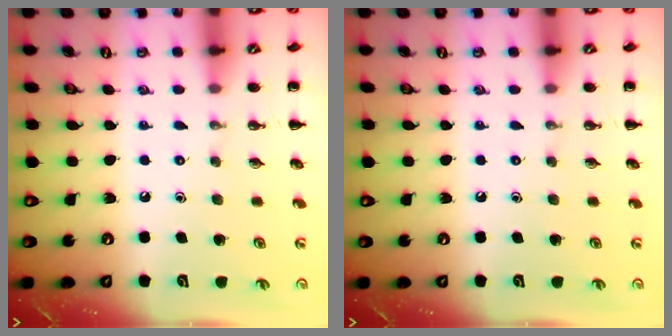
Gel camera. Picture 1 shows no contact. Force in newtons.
{"total": 0.0}